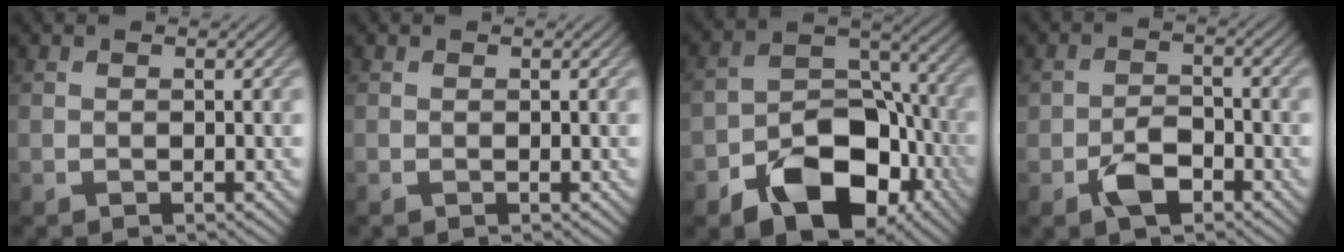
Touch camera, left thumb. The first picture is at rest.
{"total": 0.0}
{"total": 13.6, "force": [-7.0, 8.7, 7.9], "torque": [-0.126, -0.016, -0.128]}
{"total": 4.4, "force": [-2.5, 2.5, 2.7], "torque": [-0.049, 0.000, -0.049]}